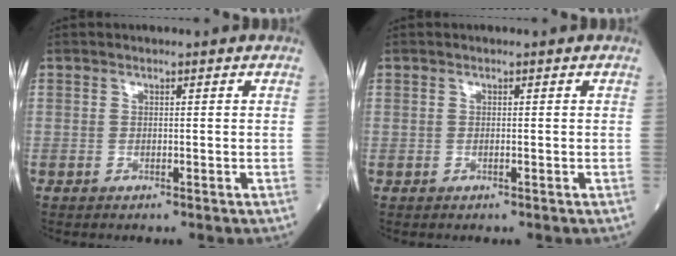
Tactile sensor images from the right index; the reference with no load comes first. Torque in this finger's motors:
{"motor_torque": [0.00, -0.01, 0.08, 0.01]}